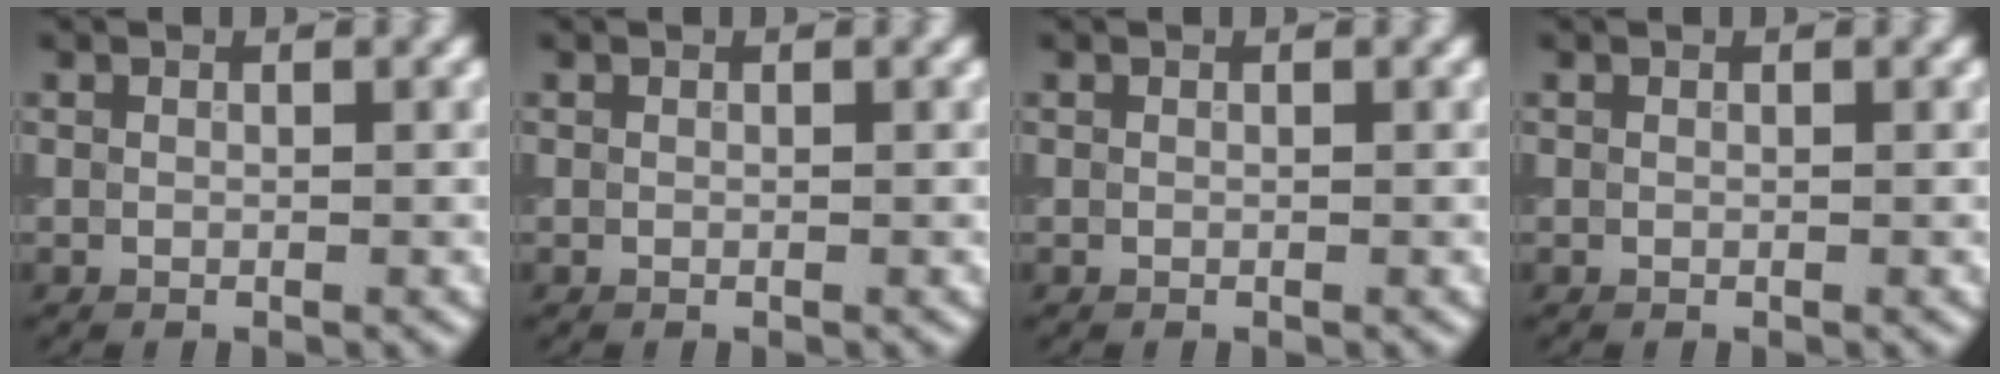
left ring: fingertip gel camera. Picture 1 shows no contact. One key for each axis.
{"total": 0.0}
{"total": 0.0}
{"total": 0.0}